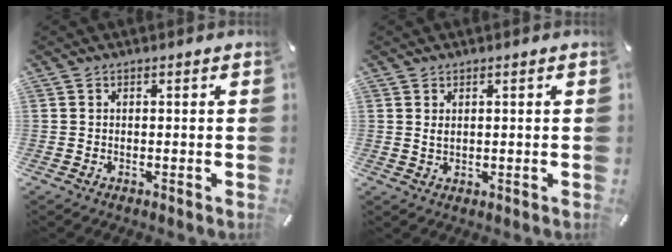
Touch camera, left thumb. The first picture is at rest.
{"total": 1.1, "force": [0.7, 0.5, 0.7], "torque": [-0.017, -0.001, 0.014]}